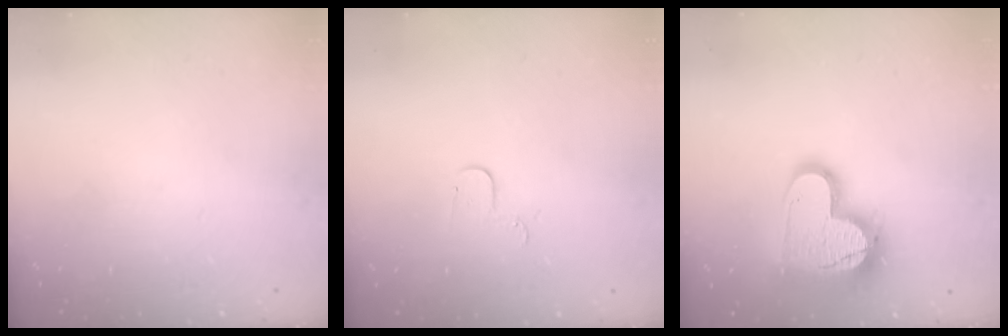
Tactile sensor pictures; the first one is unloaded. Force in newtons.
{"total": 4.0, "press": 4.0, "slide": 0.4}
{"total": 17.9, "press": 17.9, "slide": 1.5}